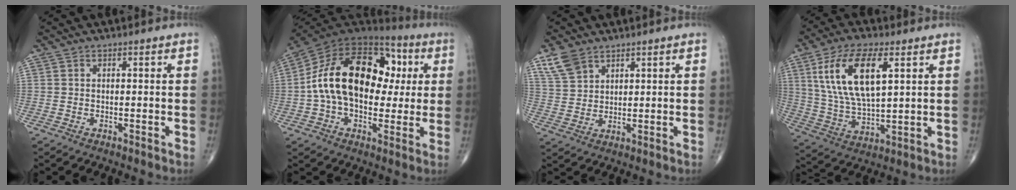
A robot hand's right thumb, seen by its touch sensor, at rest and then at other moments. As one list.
[{"total": 23.5, "force": [2.2, 15.0, 17.9], "torque": [-0.291, 0.034, 0.026]}, {"total": 5.8, "force": [4.0, 3.3, 2.5], "torque": [-0.043, -0.013, 0.088]}, {"total": 16.4, "force": [5.7, 6.9, 13.8], "torque": [-0.266, -0.014, 0.114]}]